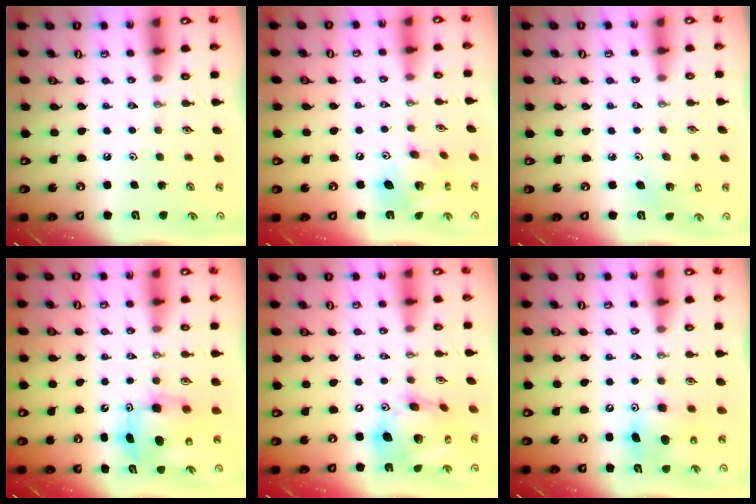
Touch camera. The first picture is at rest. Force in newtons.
{"total": 13.4, "press": 13.4, "slide": 1.4}
{"total": 3.0, "press": 2.6, "slide": 1.5}
{"total": 9.0, "press": 8.8, "slide": 2.0}
{"total": 19.9, "press": 19.6, "slide": 3.7}
{"total": 9.1, "press": 9.1, "slide": 0.3}